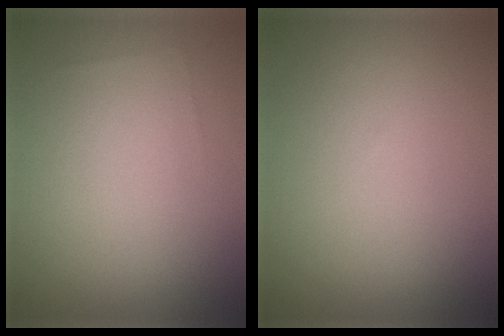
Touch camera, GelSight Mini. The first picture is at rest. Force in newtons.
{"total": 0.0}